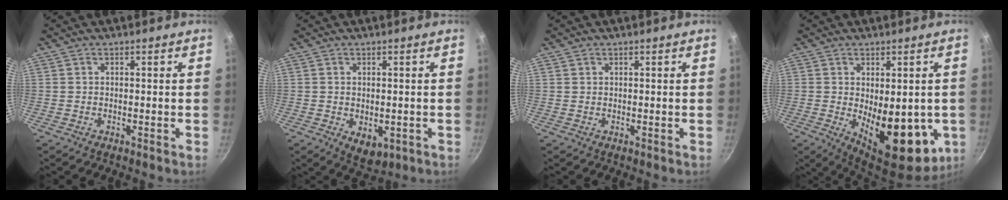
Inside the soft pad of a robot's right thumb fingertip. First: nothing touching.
{"total": 5.2, "force": [-1.0, 3.3, 3.9], "torque": [-0.050, -0.011, -0.005]}
{"total": 0.6, "force": [0.4, 0.4, 0.1], "torque": [0.000, -0.001, 0.005]}
{"total": 16.7, "force": [-2.5, 8.3, 14.2], "torque": [-0.166, -0.028, -0.016]}